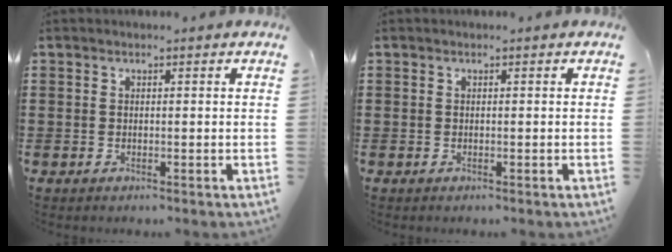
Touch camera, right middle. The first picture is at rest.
{"total": 0.0}